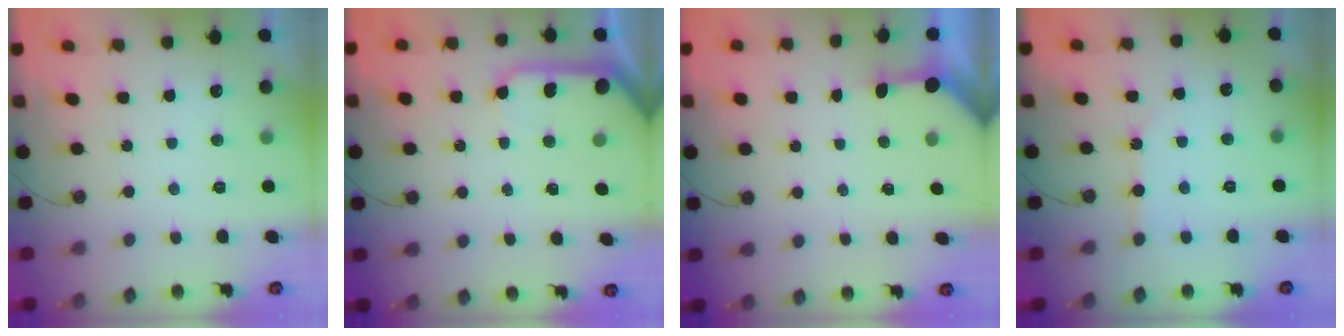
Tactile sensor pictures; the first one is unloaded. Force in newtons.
{"total": 10.3, "press": 10.3, "slide": 1.0}
{"total": 2.9, "press": 2.8, "slide": 0.3}
{"total": 4.2, "press": 4.2, "slide": 0.4}